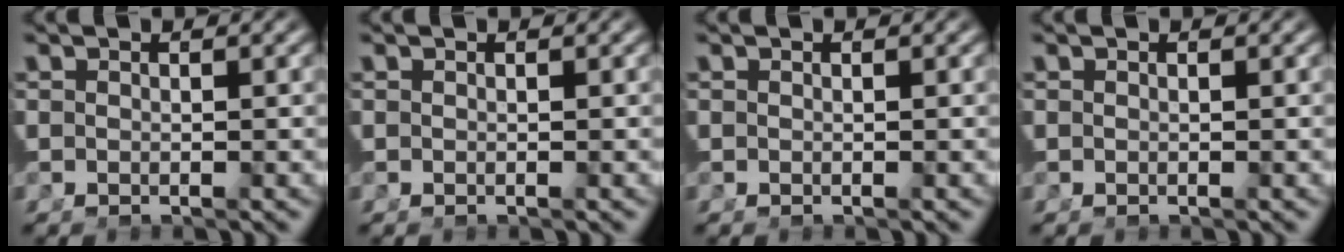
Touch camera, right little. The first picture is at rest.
{"total": 0.0}
{"total": 0.0}
{"total": 0.0}